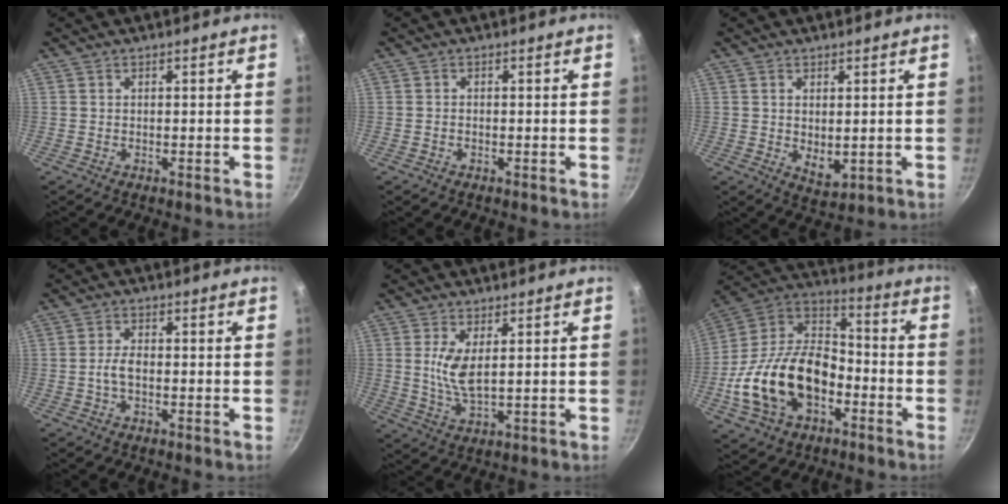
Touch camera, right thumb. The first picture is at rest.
{"total": 0.5, "force": [-0.4, 0.3, 0.2], "torque": [-0.007, 0.002, -0.009]}
{"total": 4.5, "force": [0.4, 2.4, 3.8], "torque": [-0.056, -0.016, 0.014]}
{"total": 3.1, "force": [-0.8, 1.4, 2.6], "torque": [-0.051, 0.014, -0.017]}
{"total": 6.1, "force": [1.5, 2.4, 5.5], "torque": [-0.107, -0.015, 0.034]}
{"total": 23.1, "force": [-7.1, 14.7, 16.3], "torque": [-0.281, 0.054, -0.137]}